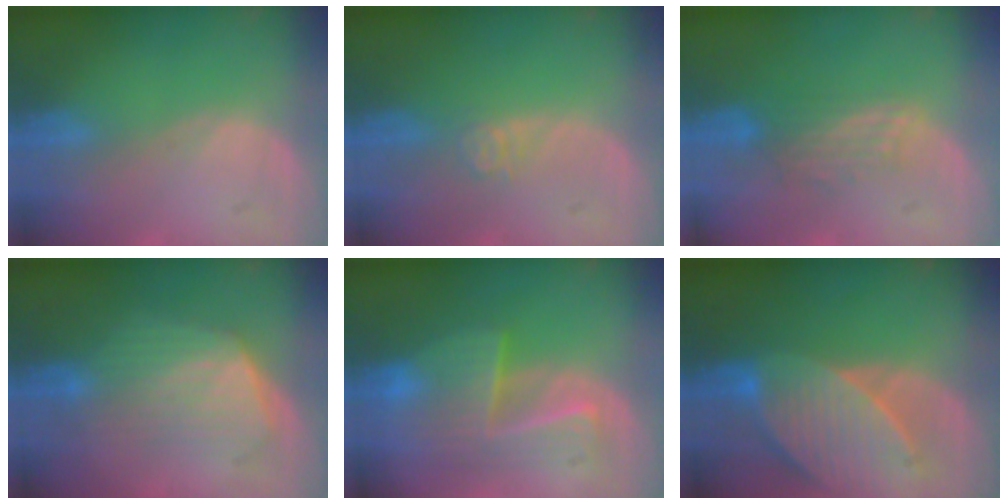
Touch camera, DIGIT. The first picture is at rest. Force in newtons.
{"total": 2.4, "press": 2.0, "slide": 1.3}
{"total": 3.2, "press": 3.1, "slide": 0.7}
{"total": 7.0, "press": 6.4, "slide": 2.8}
{"total": 7.3, "press": 7.3, "slide": 0.8}
{"total": 9.9, "press": 8.9, "slide": 4.3}